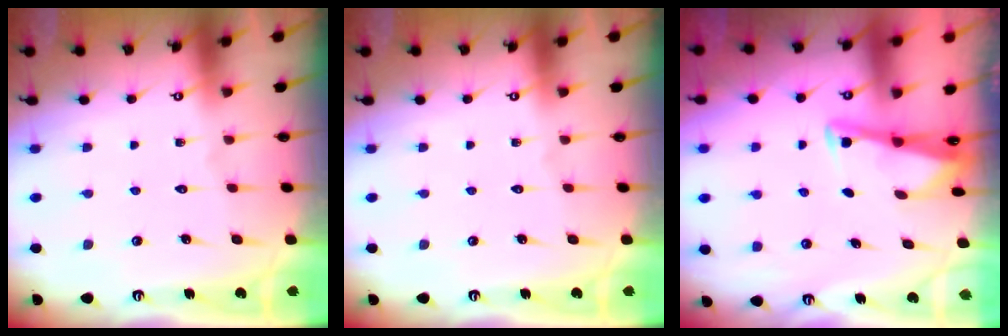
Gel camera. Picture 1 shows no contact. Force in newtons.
{"total": 0.0}
{"total": 2.8, "press": 2.8, "slide": 0.3}